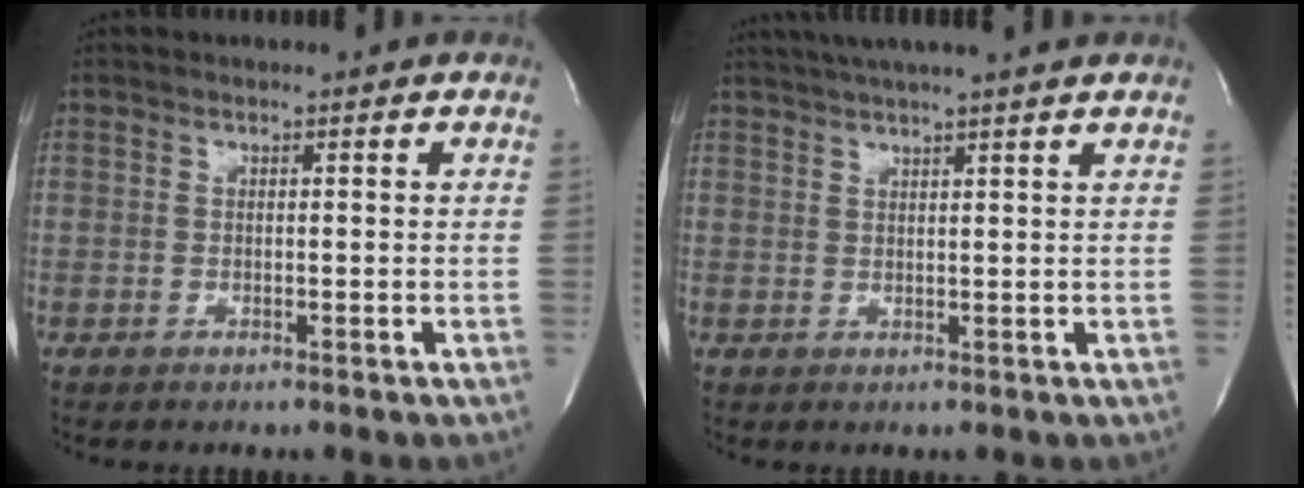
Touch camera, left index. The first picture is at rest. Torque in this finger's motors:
{"motor_torque": [0.00, -0.09, 0.65, 0.18]}